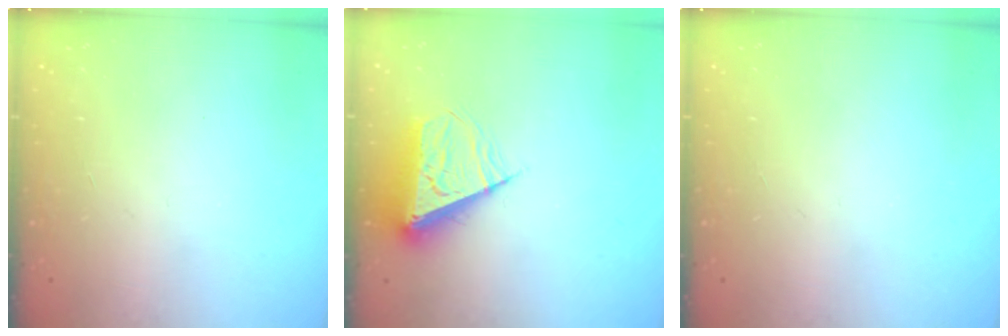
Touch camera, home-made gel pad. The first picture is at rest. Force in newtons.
{"total": 9.2, "press": 9.2, "slide": 0.2}
{"total": 0.0}